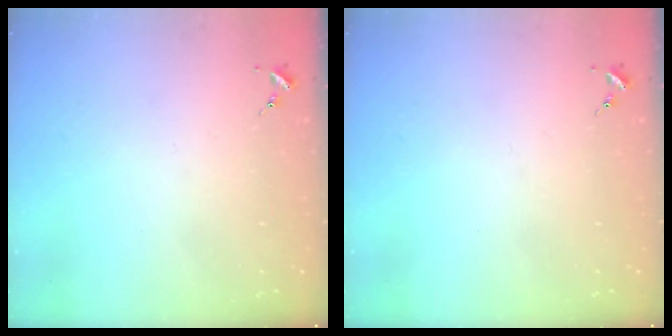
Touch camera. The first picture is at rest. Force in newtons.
{"total": 0.0}